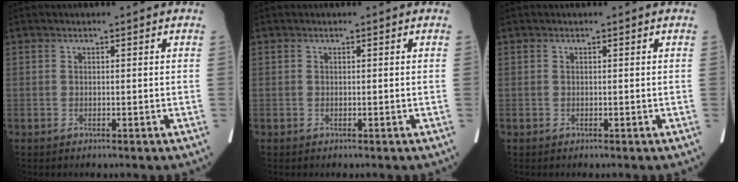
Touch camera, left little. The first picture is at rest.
{"total": 0.0}
{"total": 0.0}